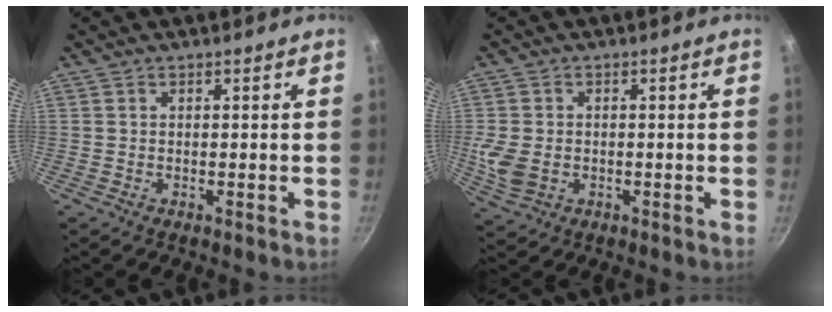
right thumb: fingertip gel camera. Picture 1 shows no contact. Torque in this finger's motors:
{"motor_torque": [0.80, 0.66, 0.62, 0.18, 0.06]}